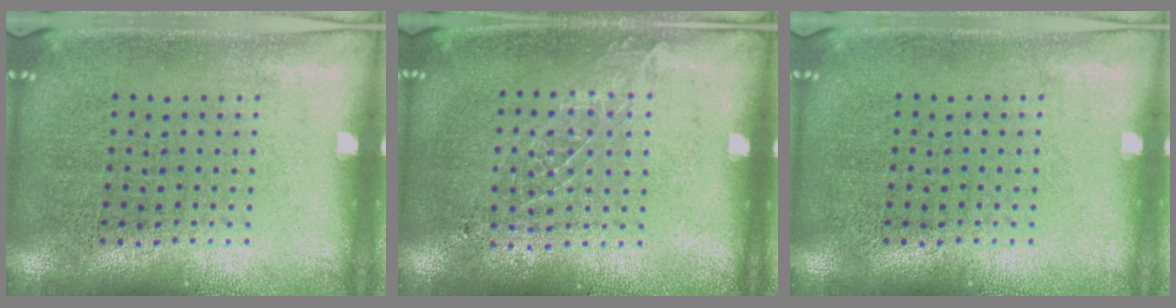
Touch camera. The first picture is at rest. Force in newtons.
{"total": 0.9, "press": 0.9, "slide": 0.2}
{"total": 0.0}